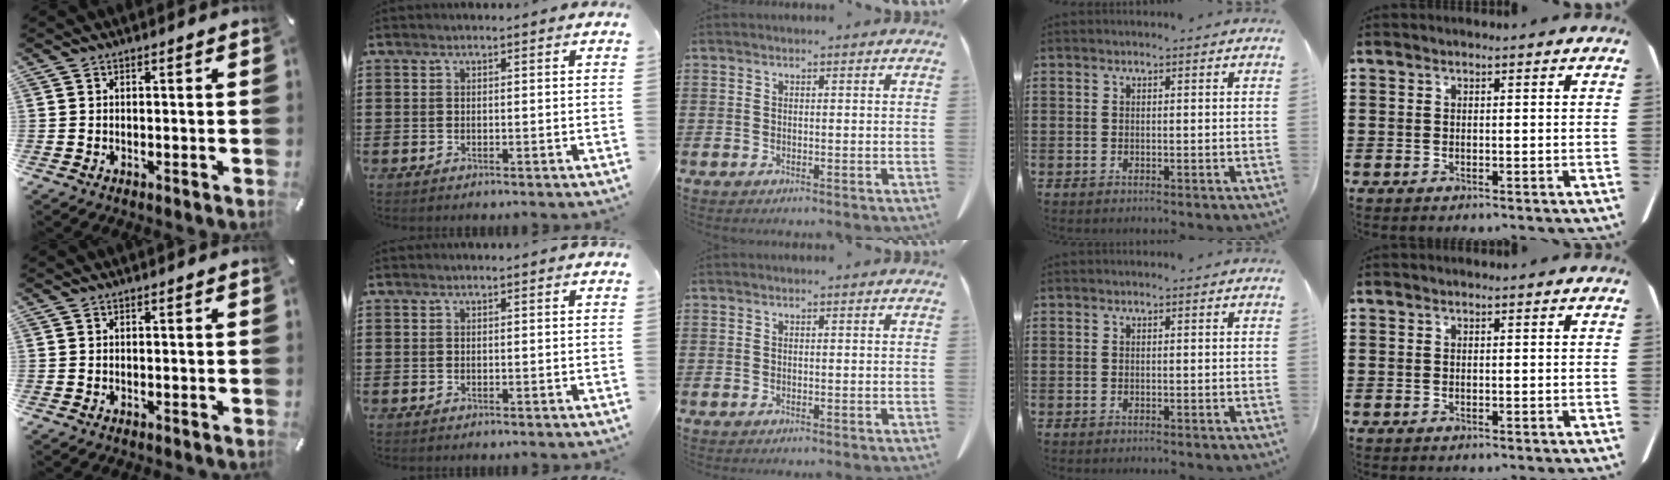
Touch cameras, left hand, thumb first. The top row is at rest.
{}